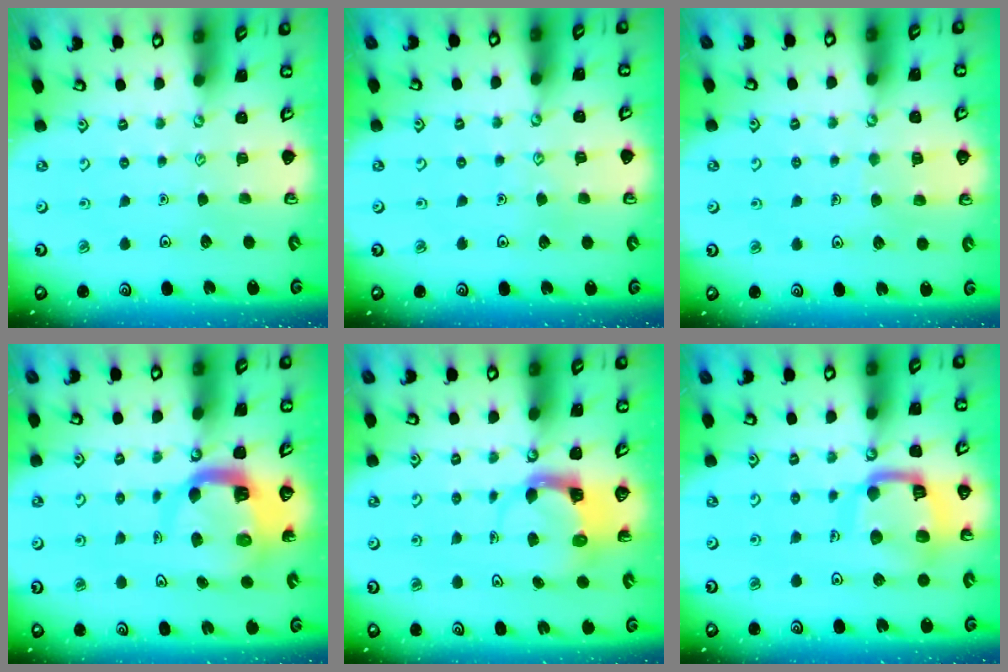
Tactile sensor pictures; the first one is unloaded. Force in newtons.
{"total": 4.0, "press": 4.0, "slide": 0.2}
{"total": 4.8, "press": 4.8, "slide": 0.4}
{"total": 9.0, "press": 8.9, "slide": 1.4}
{"total": 3.7, "press": 3.7, "slide": 0.5}
{"total": 14.3, "press": 14.3, "slide": 1.5}